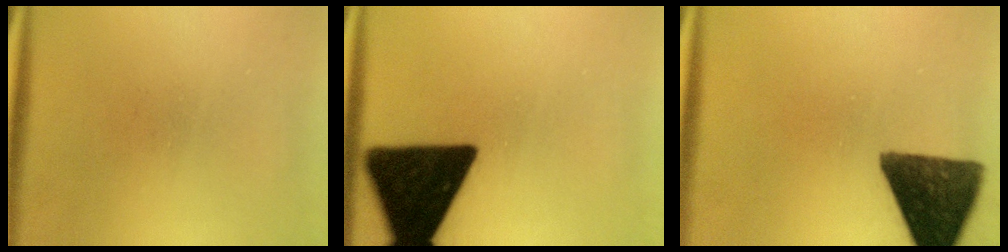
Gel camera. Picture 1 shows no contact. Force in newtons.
{"total": 19.1}
{"total": 13.6}